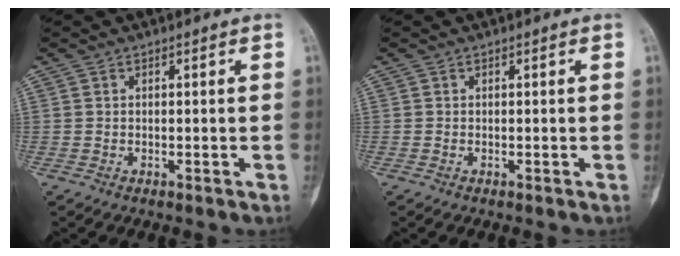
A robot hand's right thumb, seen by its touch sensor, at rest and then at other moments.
{"total": 0.0}